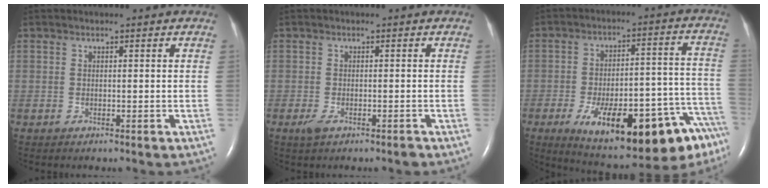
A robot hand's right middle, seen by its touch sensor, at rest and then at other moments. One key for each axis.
{"total": 2.4, "fx": -1.5, "fy": 0.7, "fz": 1.8, "tx": -0.038, "ty": -0.003, "tz": -0.027}
{"total": 24.5, "fx": -13.7, "fy": 6.0, "fz": 19.4, "tx": -0.198, "ty": 0.028, "tz": -0.189}